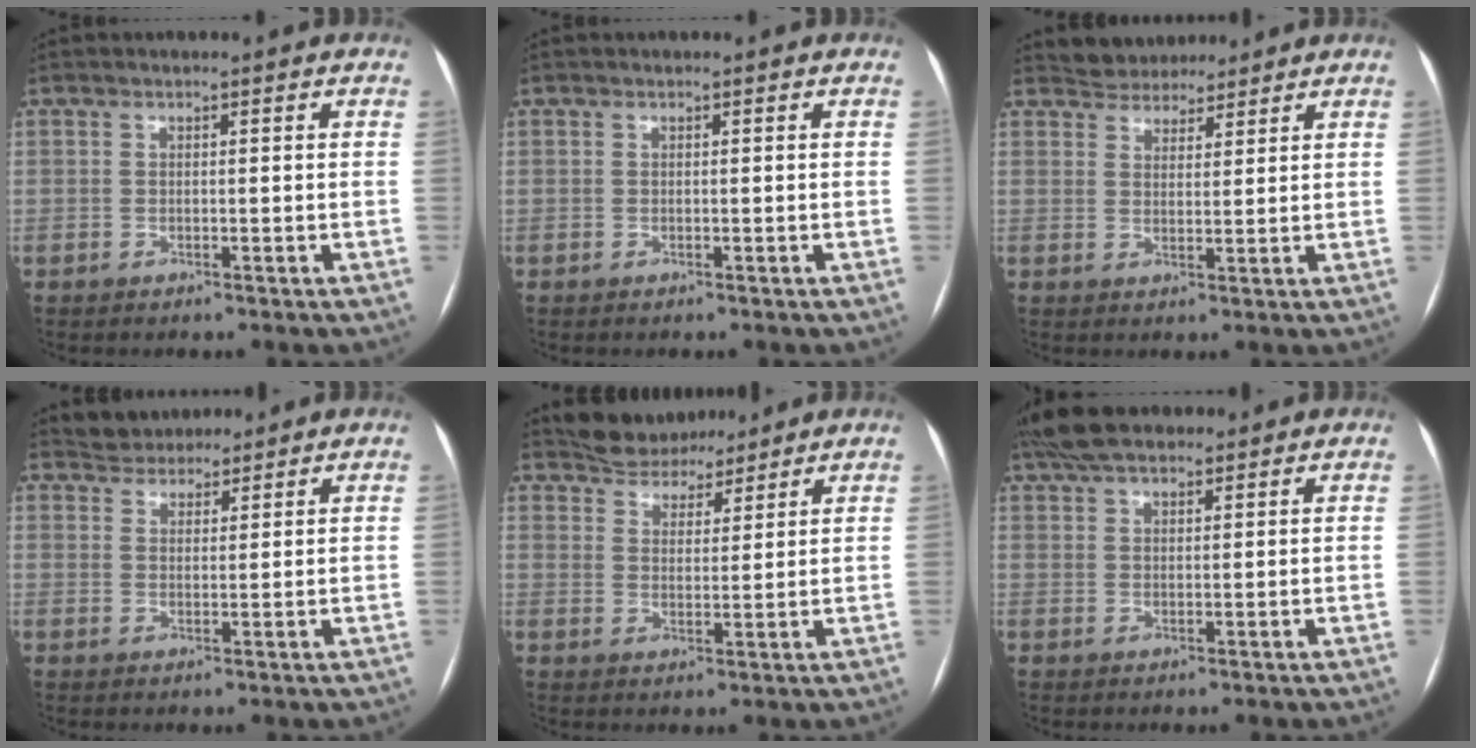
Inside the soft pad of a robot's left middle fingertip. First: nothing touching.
{"total": 0.0}
{"total": 5.4, "force": [4.9, 2.1, 0.4], "torque": [-0.009, 0.015, 0.081]}
{"total": 4.7, "force": [4.4, 1.8, 0.4], "torque": [-0.008, 0.021, 0.074]}
{"total": 7.4, "force": [6.8, 2.5, 1.0], "torque": [-0.021, 0.010, 0.114]}
{"total": 8.1, "force": [6.6, 2.7, 3.8], "torque": [-0.069, 0.034, 0.118]}